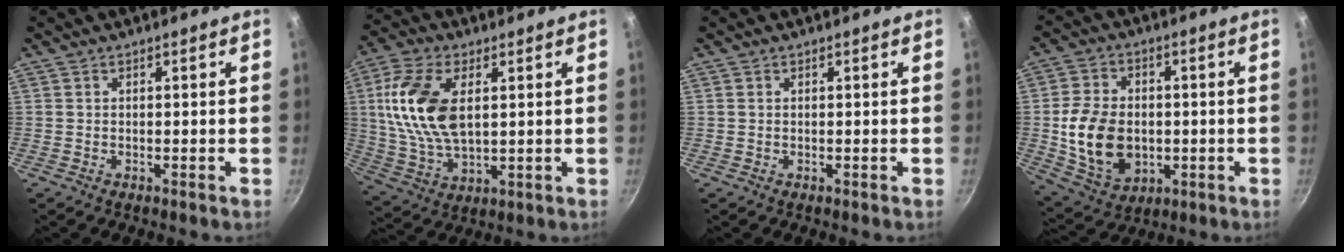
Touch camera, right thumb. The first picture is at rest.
{"total": 15.5, "force": [3.1, 8.5, 12.5], "torque": [-0.240, -0.006, 0.063]}
{"total": 0.0}
{"total": 14.4, "force": [-1.2, 10.5, 9.8], "torque": [-0.162, 0.003, -0.010]}